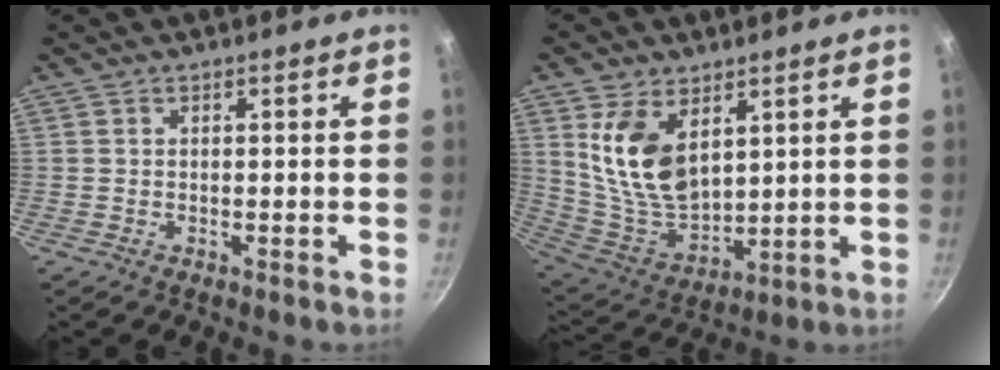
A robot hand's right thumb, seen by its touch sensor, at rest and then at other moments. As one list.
[{"total": 14.4, "force": [5.4, 8.5, 10.3], "torque": [-0.174, -0.047, 0.119]}]